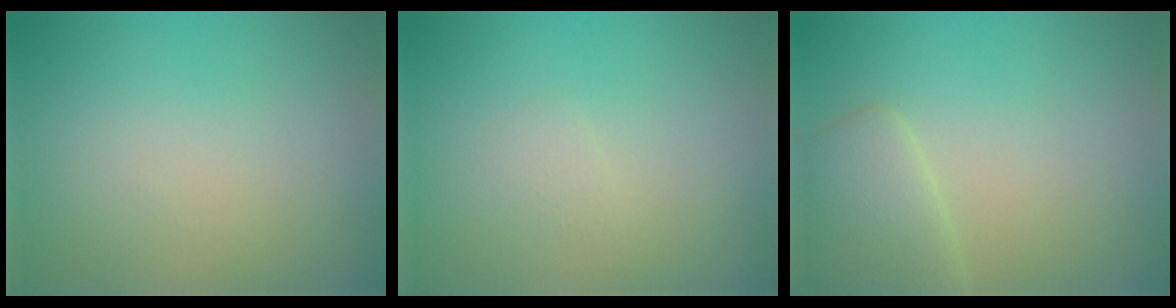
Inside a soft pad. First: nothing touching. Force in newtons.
{"total": 0.6, "press": 0.6, "slide": 0.0}
{"total": 2.9, "press": 2.9, "slide": 0.2}